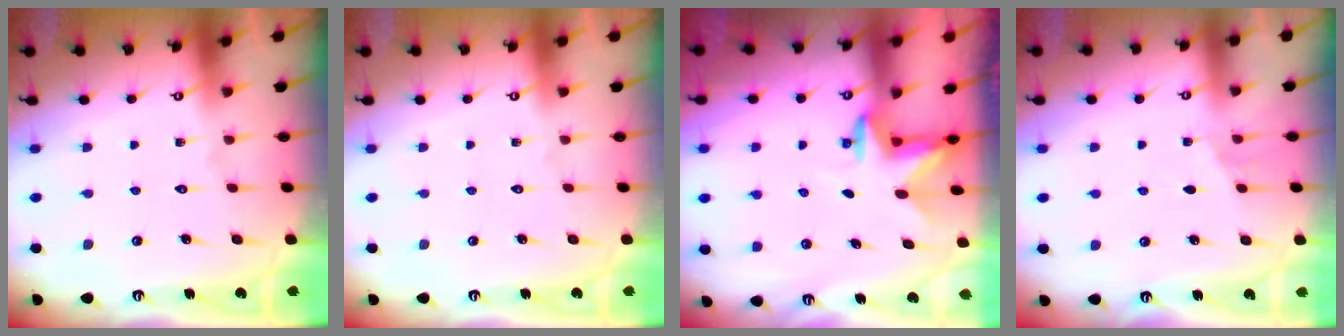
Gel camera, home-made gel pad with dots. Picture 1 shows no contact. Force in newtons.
{"total": 0.0}
{"total": 2.9, "press": 2.8, "slide": 0.7}
{"total": 4.7, "press": 4.0, "slide": 2.5}